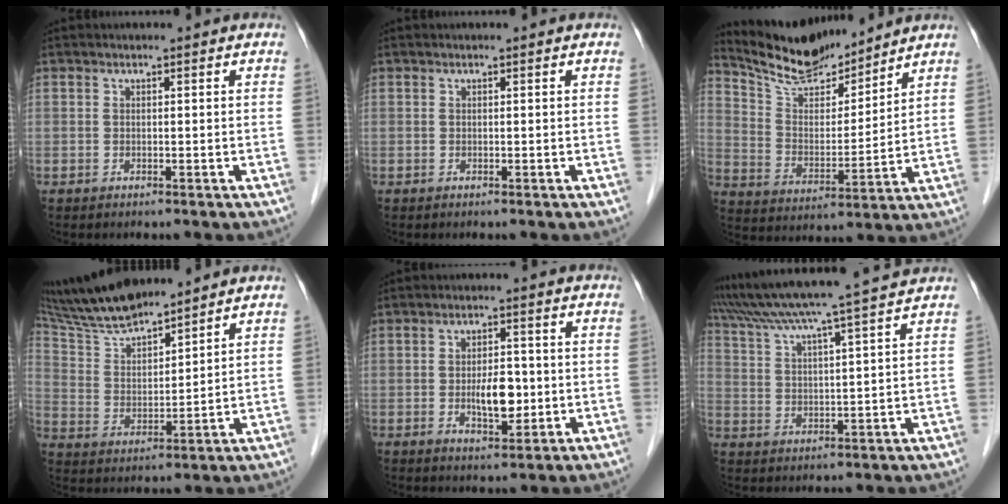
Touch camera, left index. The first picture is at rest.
{"total": 0.0}
{"total": 11.7, "force": [11.1, 1.9, 3.2], "torque": [-0.064, 0.005, 0.211]}
{"total": 11.4, "force": [10.4, 1.2, 4.3], "torque": [-0.097, 0.014, 0.205]}
{"total": 5.5, "force": [-0.9, 2.4, 4.9], "torque": [-0.084, 0.000, -0.014]}
{"total": 16.4, "force": [14.3, -1.8, 7.9], "torque": [-0.147, 0.003, 0.215]}